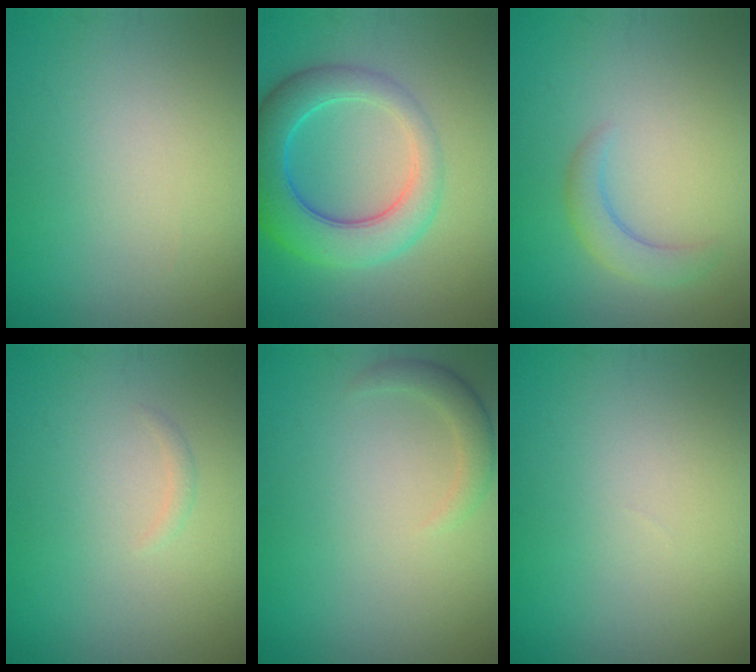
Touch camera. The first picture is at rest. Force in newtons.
{"total": 7.1, "press": 7.1, "slide": 0.1}
{"total": 2.3, "press": 2.3, "slide": 0.4}
{"total": 0.6, "press": 0.6, "slide": 0.1}
{"total": 1.9, "press": 1.9, "slide": 0.3}
{"total": 0.0}